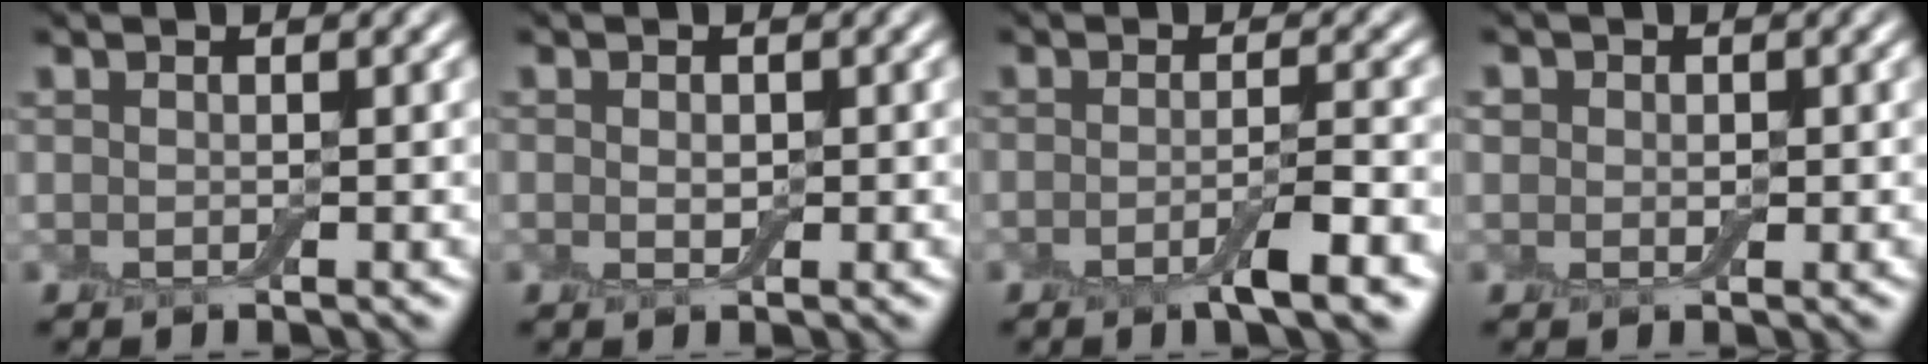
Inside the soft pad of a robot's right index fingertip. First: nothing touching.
{"total": 0.8, "force": [-0.1, 0.5, 0.6], "torque": [-0.010, -0.002, 0.003]}
{"total": 3.4, "force": [-1.8, 0.4, 2.9], "torque": [-0.045, 0.000, -0.032]}
{"total": 1.0, "force": [0.1, 0.9, 0.2], "torque": [-0.003, -0.002, 0.003]}